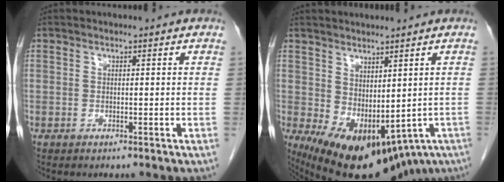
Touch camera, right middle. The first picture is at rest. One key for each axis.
{"total": 17.5, "fx": -7.8, "fy": 8.6, "fz": 13.0, "tx": -0.209, "ty": -0.027, "tz": -0.083}